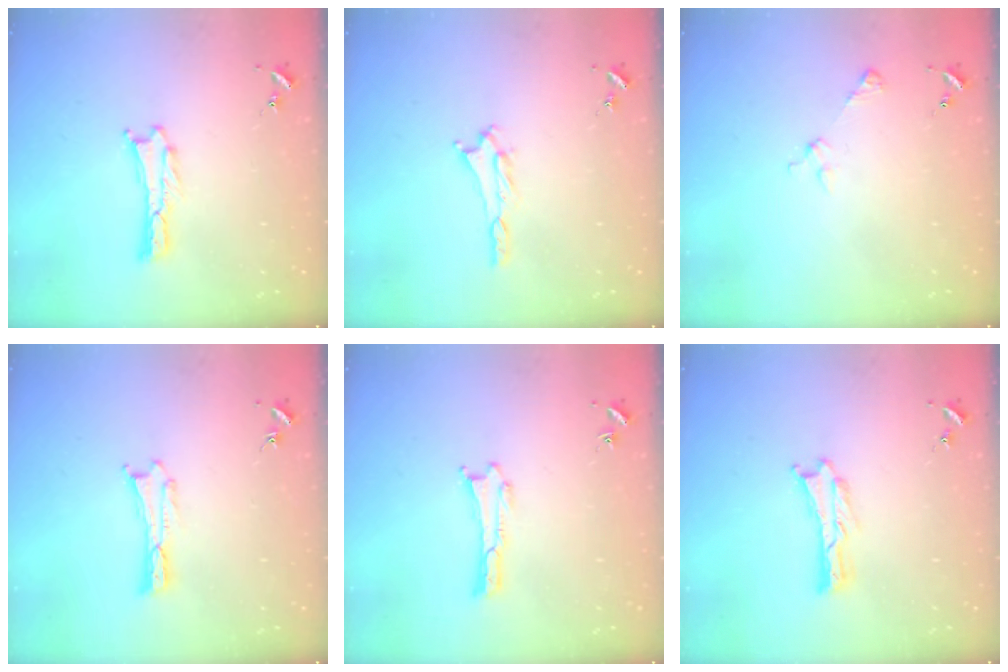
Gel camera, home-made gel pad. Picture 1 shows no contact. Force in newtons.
{"total": 1.3, "press": 1.3, "slide": 0.2}
{"total": 2.9, "press": 2.9, "slide": 0.3}
{"total": 0.0}
{"total": 0.0}
{"total": 0.0}